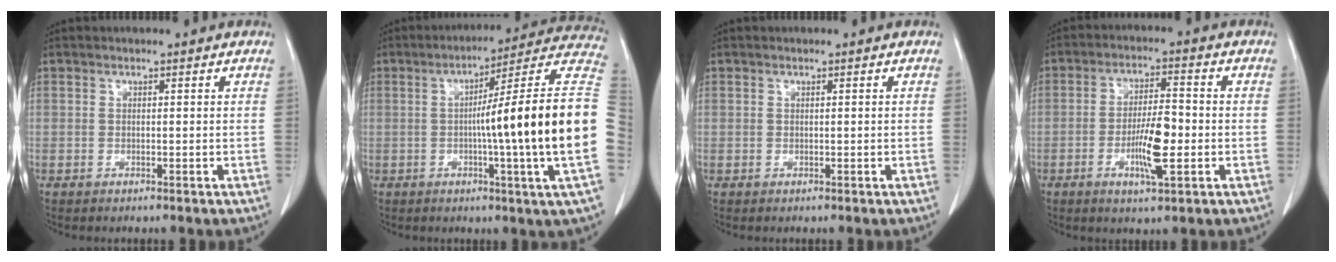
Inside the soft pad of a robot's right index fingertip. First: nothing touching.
{"total": 21.1, "force": [-1.6, -2.6, 20.9], "torque": [-0.229, 0.015, -0.042]}
{"total": 0.0}
{"total": 7.5, "force": [-2.1, 1.5, 7.0], "torque": [-0.131, -0.001, -0.036]}